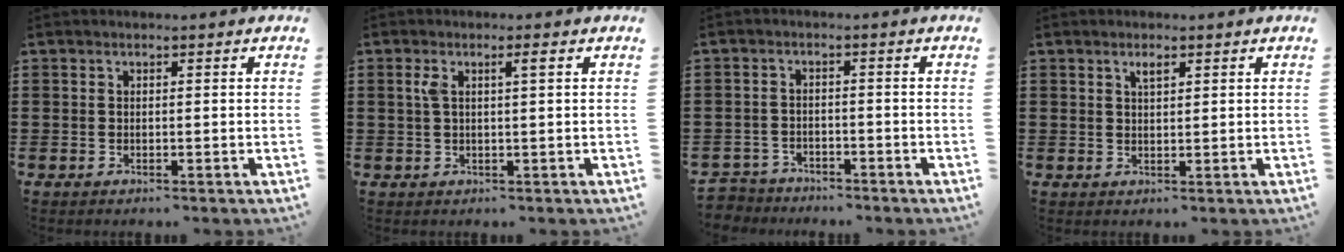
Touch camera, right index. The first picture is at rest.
{"total": 2.5, "force": [0.7, 0.3, 2.4], "torque": [-0.047, 0.002, 0.010]}
{"total": 2.6, "force": [-2.5, 0.7, -0.4], "torque": [0.000, 0.000, -0.057]}
{"total": 1.4, "force": [0.8, 0.4, 1.1], "torque": [-0.023, 0.002, 0.013]}